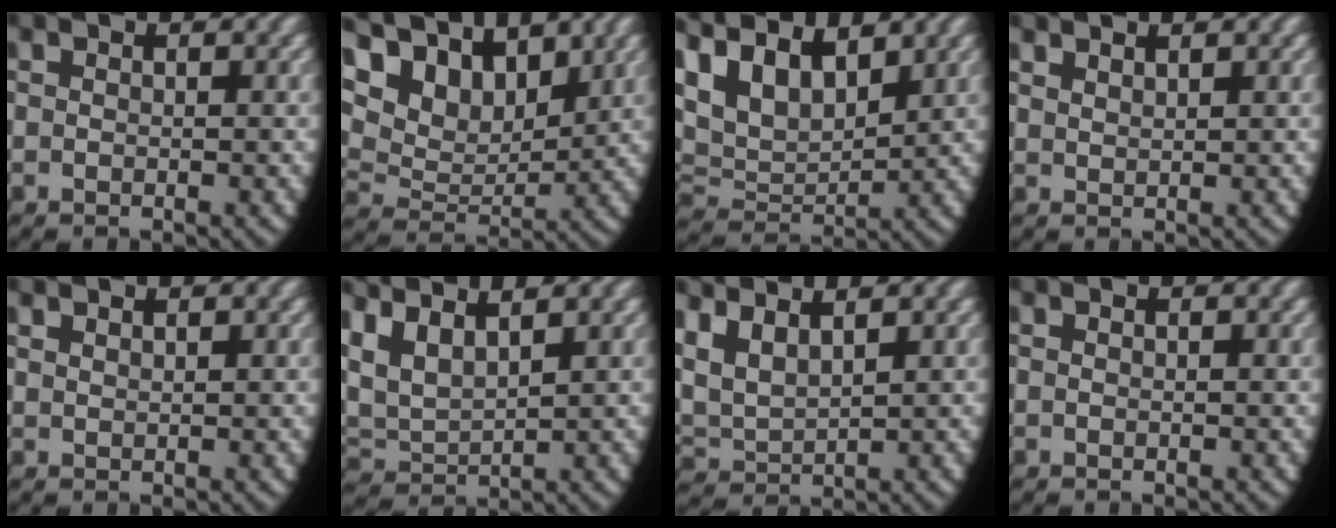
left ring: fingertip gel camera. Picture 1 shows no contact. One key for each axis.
{"total": 11.6, "fx": 4.3, "fy": 8.6, "fz": 6.5, "tx": -0.148, "ty": -0.007, "tz": 0.066}
{"total": 10.9, "fx": 2.9, "fy": 8.6, "fz": 6.1, "tx": -0.149, "ty": -0.021, "tz": 0.049}
{"total": 1.5, "fx": 1.4, "fy": -0.2, "fz": 0.0, "tx": -0.001, "ty": -0.003, "tz": 0.034}
{"total": 1.1, "fx": 1.0, "fy": -0.3, "fz": 0.0, "tx": 0.002, "ty": -0.003, "tz": 0.026}
{"total": 7.7, "fx": 2.2, "fy": 6.2, "fz": 4.0, "tx": -0.121, "ty": -0.009, "tz": 0.034}
{"total": 7.0, "fx": 2.3, "fy": 5.6, "fz": 3.5, "tx": -0.111, "ty": -0.004, "tz": 0.038}
{"total": 0.0}